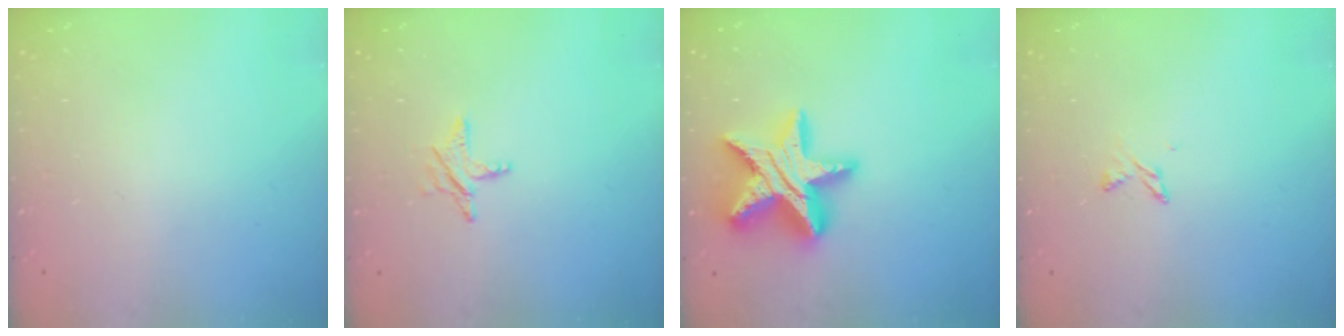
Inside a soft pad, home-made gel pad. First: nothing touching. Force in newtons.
{"total": 4.9, "press": 4.8, "slide": 0.4}
{"total": 21.8, "press": 21.7, "slide": 1.8}
{"total": 2.5, "press": 2.5, "slide": 0.5}